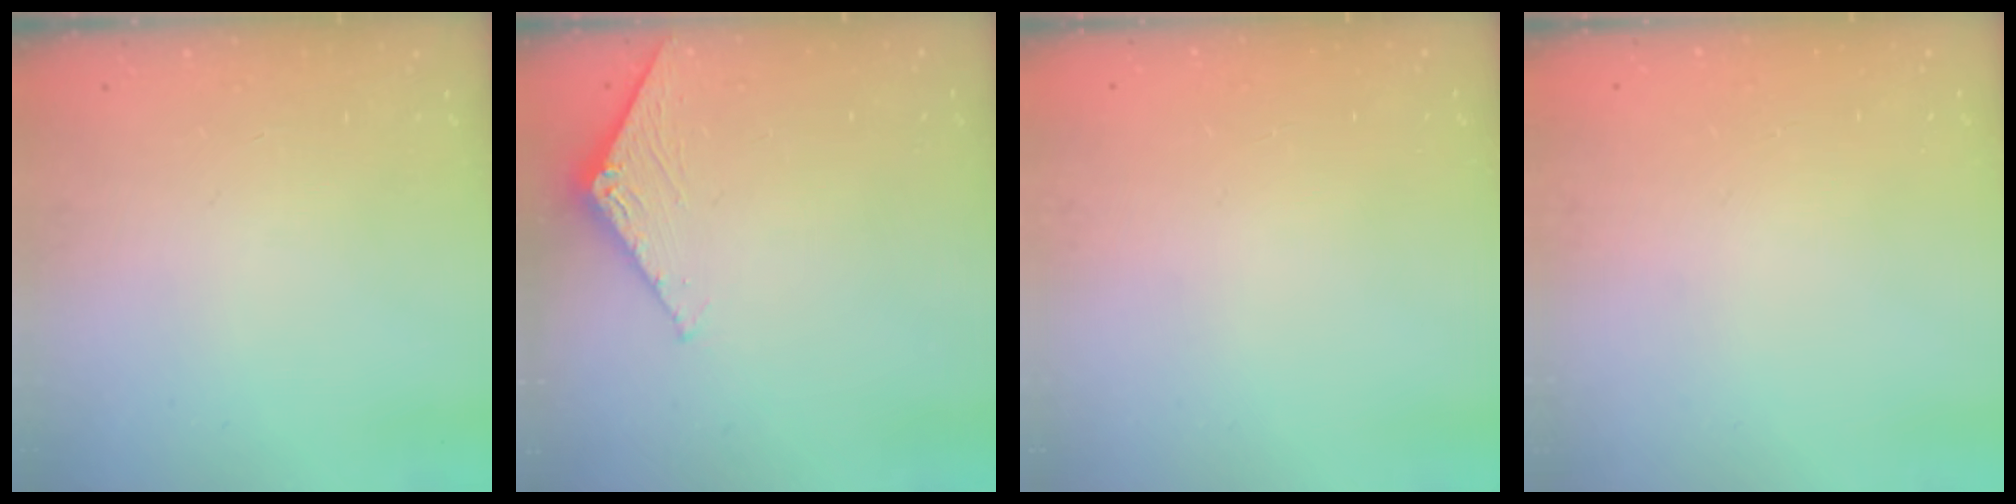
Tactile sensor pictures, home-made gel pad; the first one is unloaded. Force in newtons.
{"total": 2.4, "press": 2.4, "slide": 0.2}
{"total": 0.0}
{"total": 0.0}